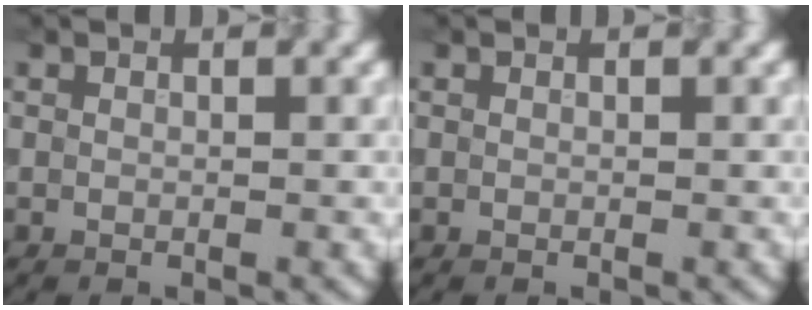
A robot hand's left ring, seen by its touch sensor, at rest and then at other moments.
{"total": 0.0}